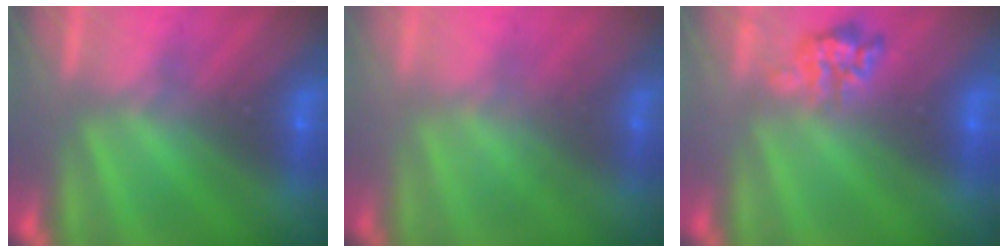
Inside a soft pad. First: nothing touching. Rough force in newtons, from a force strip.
{"total": 1.8}
{"total": 2.4}